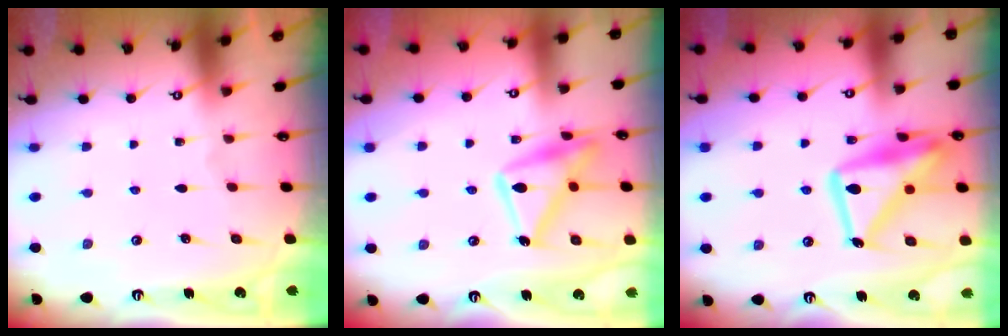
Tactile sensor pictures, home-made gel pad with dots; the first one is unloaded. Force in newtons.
{"total": 16.3, "press": 16.3, "slide": 1.2}
{"total": 19.8, "press": 19.7, "slide": 1.9}